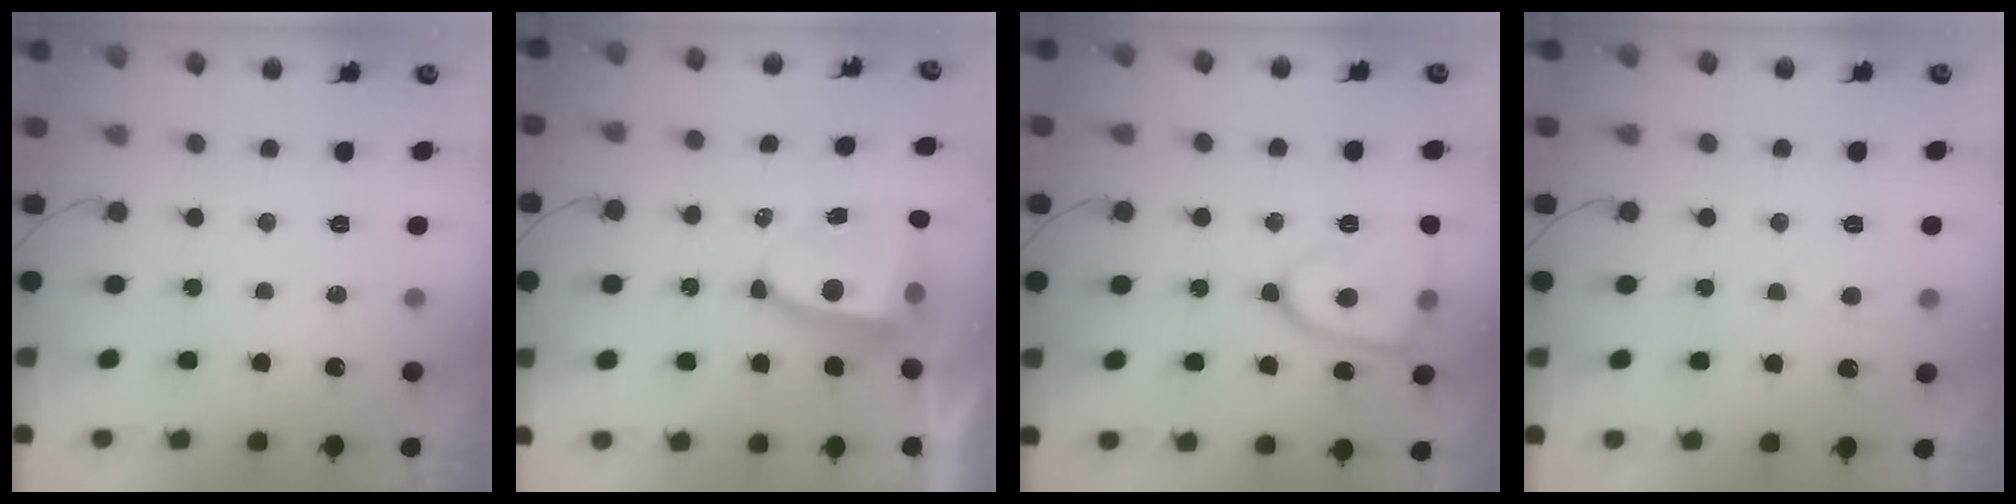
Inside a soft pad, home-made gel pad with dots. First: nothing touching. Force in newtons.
{"total": 7.0, "press": 7.0, "slide": 0.5}
{"total": 13.5, "press": 13.5, "slide": 1.5}
{"total": 2.7, "press": 2.7, "slide": 0.3}